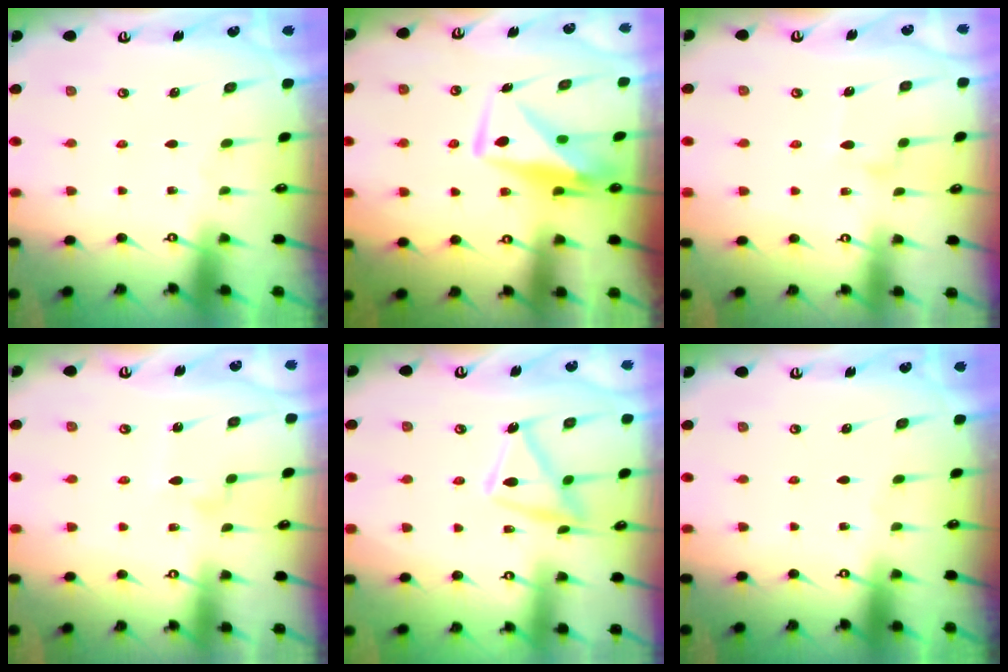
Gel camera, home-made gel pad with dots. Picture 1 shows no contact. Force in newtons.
{"total": 10.0, "press": 10.0, "slide": 0.8}
{"total": 7.0, "press": 7.0, "slide": 0.4}
{"total": 5.7, "press": 5.7, "slide": 0.4}
{"total": 13.7, "press": 13.6, "slide": 1.1}
{"total": 0.0}